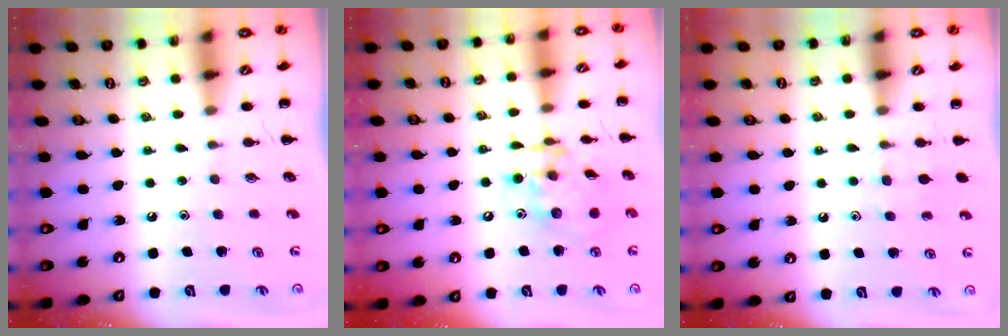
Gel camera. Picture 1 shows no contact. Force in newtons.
{"total": 14.5, "press": 14.3, "slide": 2.2}
{"total": 5.2, "press": 4.9, "slide": 1.9}